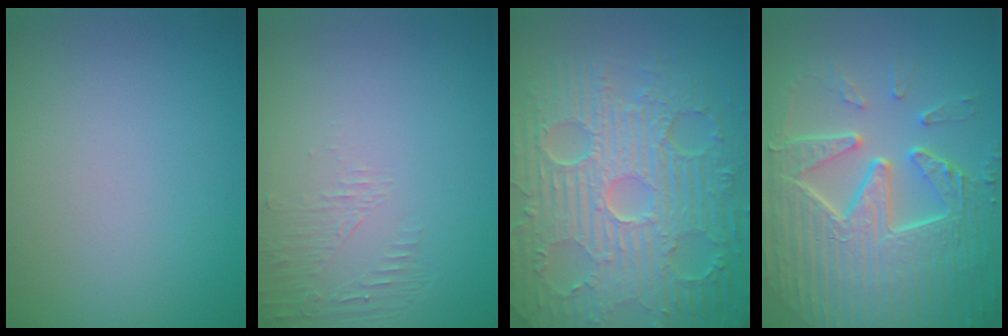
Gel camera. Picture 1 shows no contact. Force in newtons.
{"total": 1.3, "press": 0.0, "slide": 1.3}
{"total": 11.7, "press": 7.4, "slide": 9.0}
{"total": 9.4, "press": 6.4, "slide": 6.9}